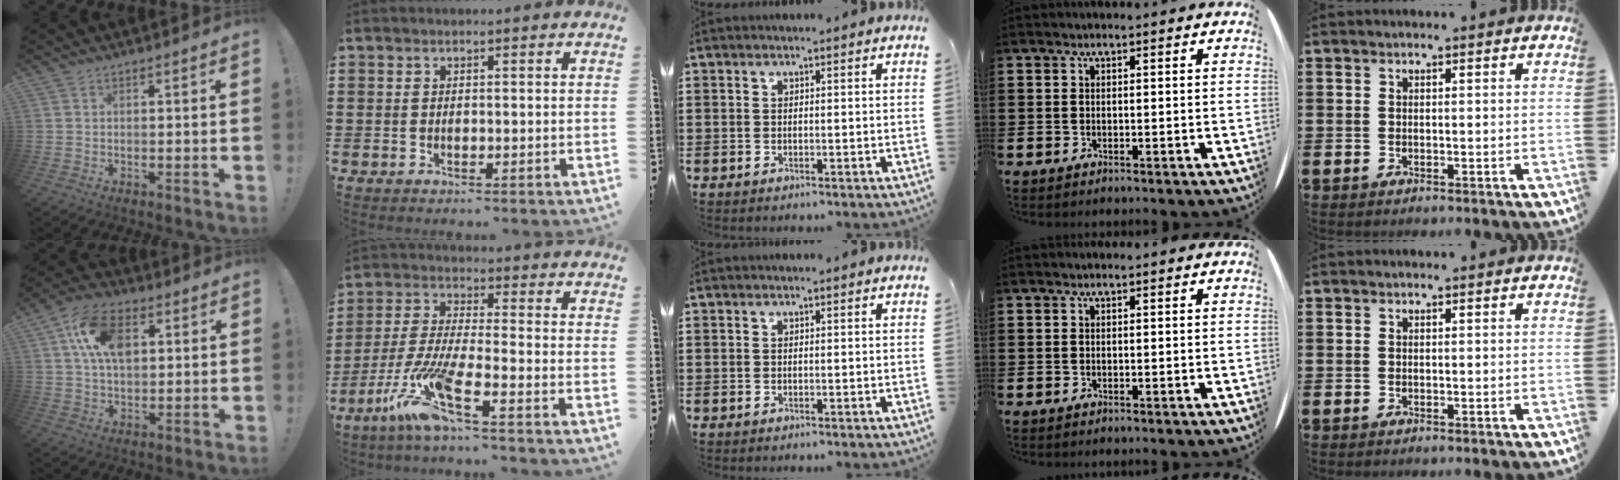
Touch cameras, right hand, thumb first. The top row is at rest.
{"thumb": {"total": 13.8, "force": [4.1, 8.5, 10.1], "torque": [-0.171, 0.008, 0.077]}, "index": {"total": 10.2, "force": [-6.4, 0.7, 7.9], "torque": [-0.196, -0.022, -0.134]}}